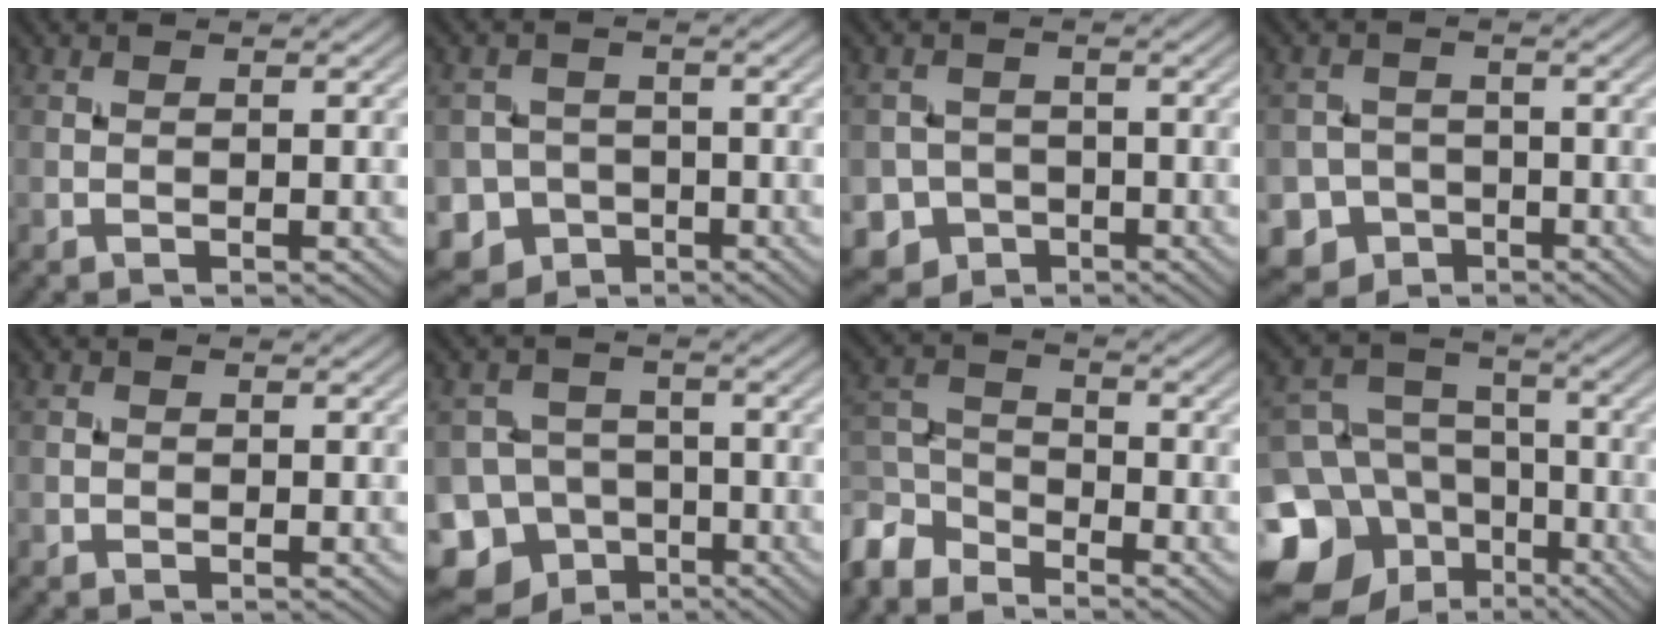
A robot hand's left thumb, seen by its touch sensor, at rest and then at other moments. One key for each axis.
{"total": 7.0, "fx": -3.5, "fy": 6.0, "fz": 1.4, "tx": -0.030, "ty": -0.019, "tz": -0.078}
{"total": 5.7, "fx": -2.8, "fy": 4.9, "fz": 1.0, "tx": -0.016, "ty": -0.008, "tz": -0.063}
{"total": 6.6, "fx": -3.6, "fy": 5.4, "fz": 1.0, "tx": -0.014, "ty": -0.012, "tz": -0.080}
{"total": 0.7, "fx": -0.3, "fy": 0.6, "fz": 0.1, "tx": 0.001, "ty": -0.003, "tz": -0.007}
{"total": 13.0, "fx": -7.8, "fy": 10.0, "fz": 2.8, "tx": -0.085, "ty": -0.040, "tz": -0.138}
{"total": 7.0, "fx": -5.6, "fy": 3.2, "fz": 2.7, "tx": -0.073, "ty": -0.008, "tz": -0.131}
{"total": 15.0, "fx": -6.7, "fy": 11.9, "fz": 6.3, "tx": -0.192, "ty": -0.020, "tz": -0.120}